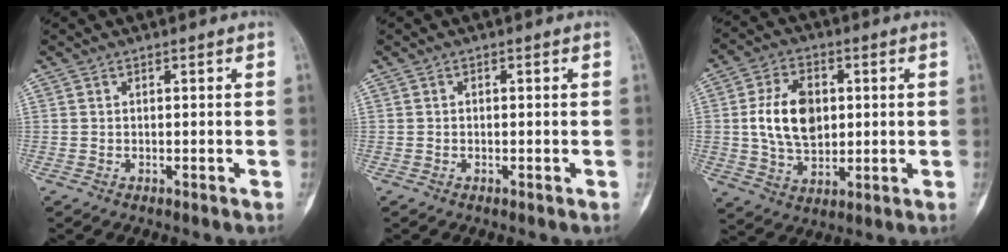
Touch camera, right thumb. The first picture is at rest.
{"total": 0.0}
{"total": 12.2, "force": [1.4, 8.1, 8.9], "torque": [-0.140, -0.002, 0.029]}